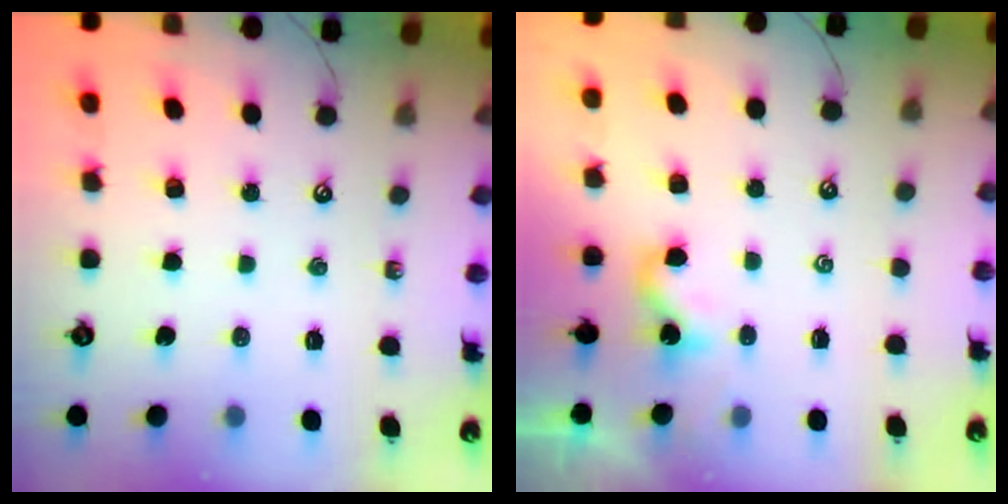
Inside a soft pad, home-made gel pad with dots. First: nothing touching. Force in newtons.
{"total": 1.6, "press": 1.6, "slide": 0.2}